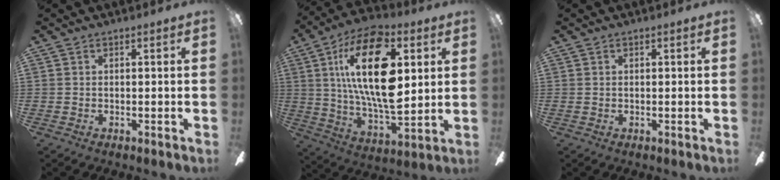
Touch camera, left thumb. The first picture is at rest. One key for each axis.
{"total": 25.6, "fx": 7.5, "fy": 11.6, "fz": 21.5, "tx": -0.412, "ty": -0.021, "tz": 0.117}
{"total": 0.0}